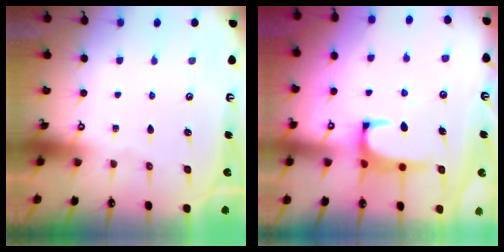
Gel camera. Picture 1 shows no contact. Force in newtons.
{"total": 1.2, "press": 1.1, "slide": 0.5}